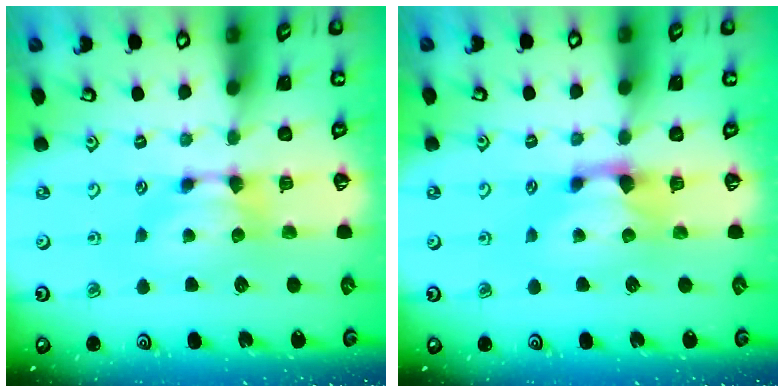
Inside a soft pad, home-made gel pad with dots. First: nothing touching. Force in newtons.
{"total": 1.3, "press": 0.4, "slide": 1.3}